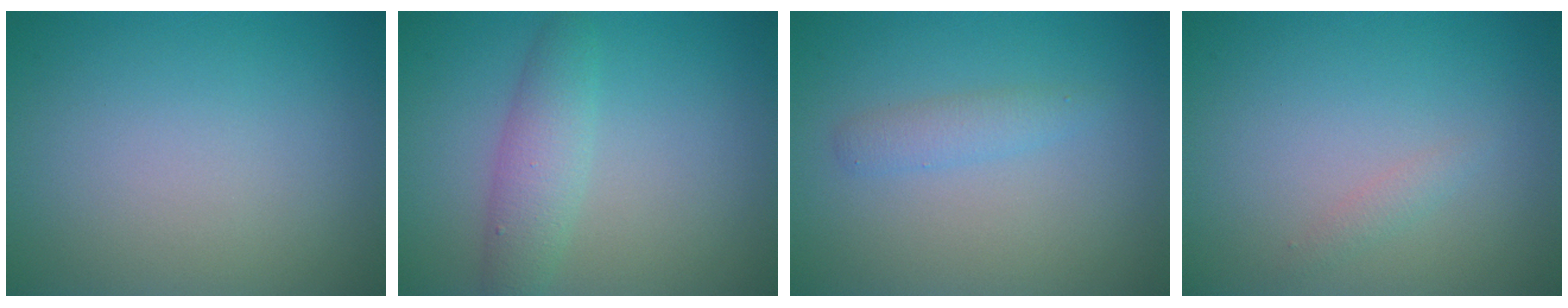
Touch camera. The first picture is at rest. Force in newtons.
{"total": 3.1, "press": 3.1, "slide": 0.1}
{"total": 1.4, "press": 1.4, "slide": 0.1}
{"total": 0.8, "press": 0.8, "slide": 0.1}